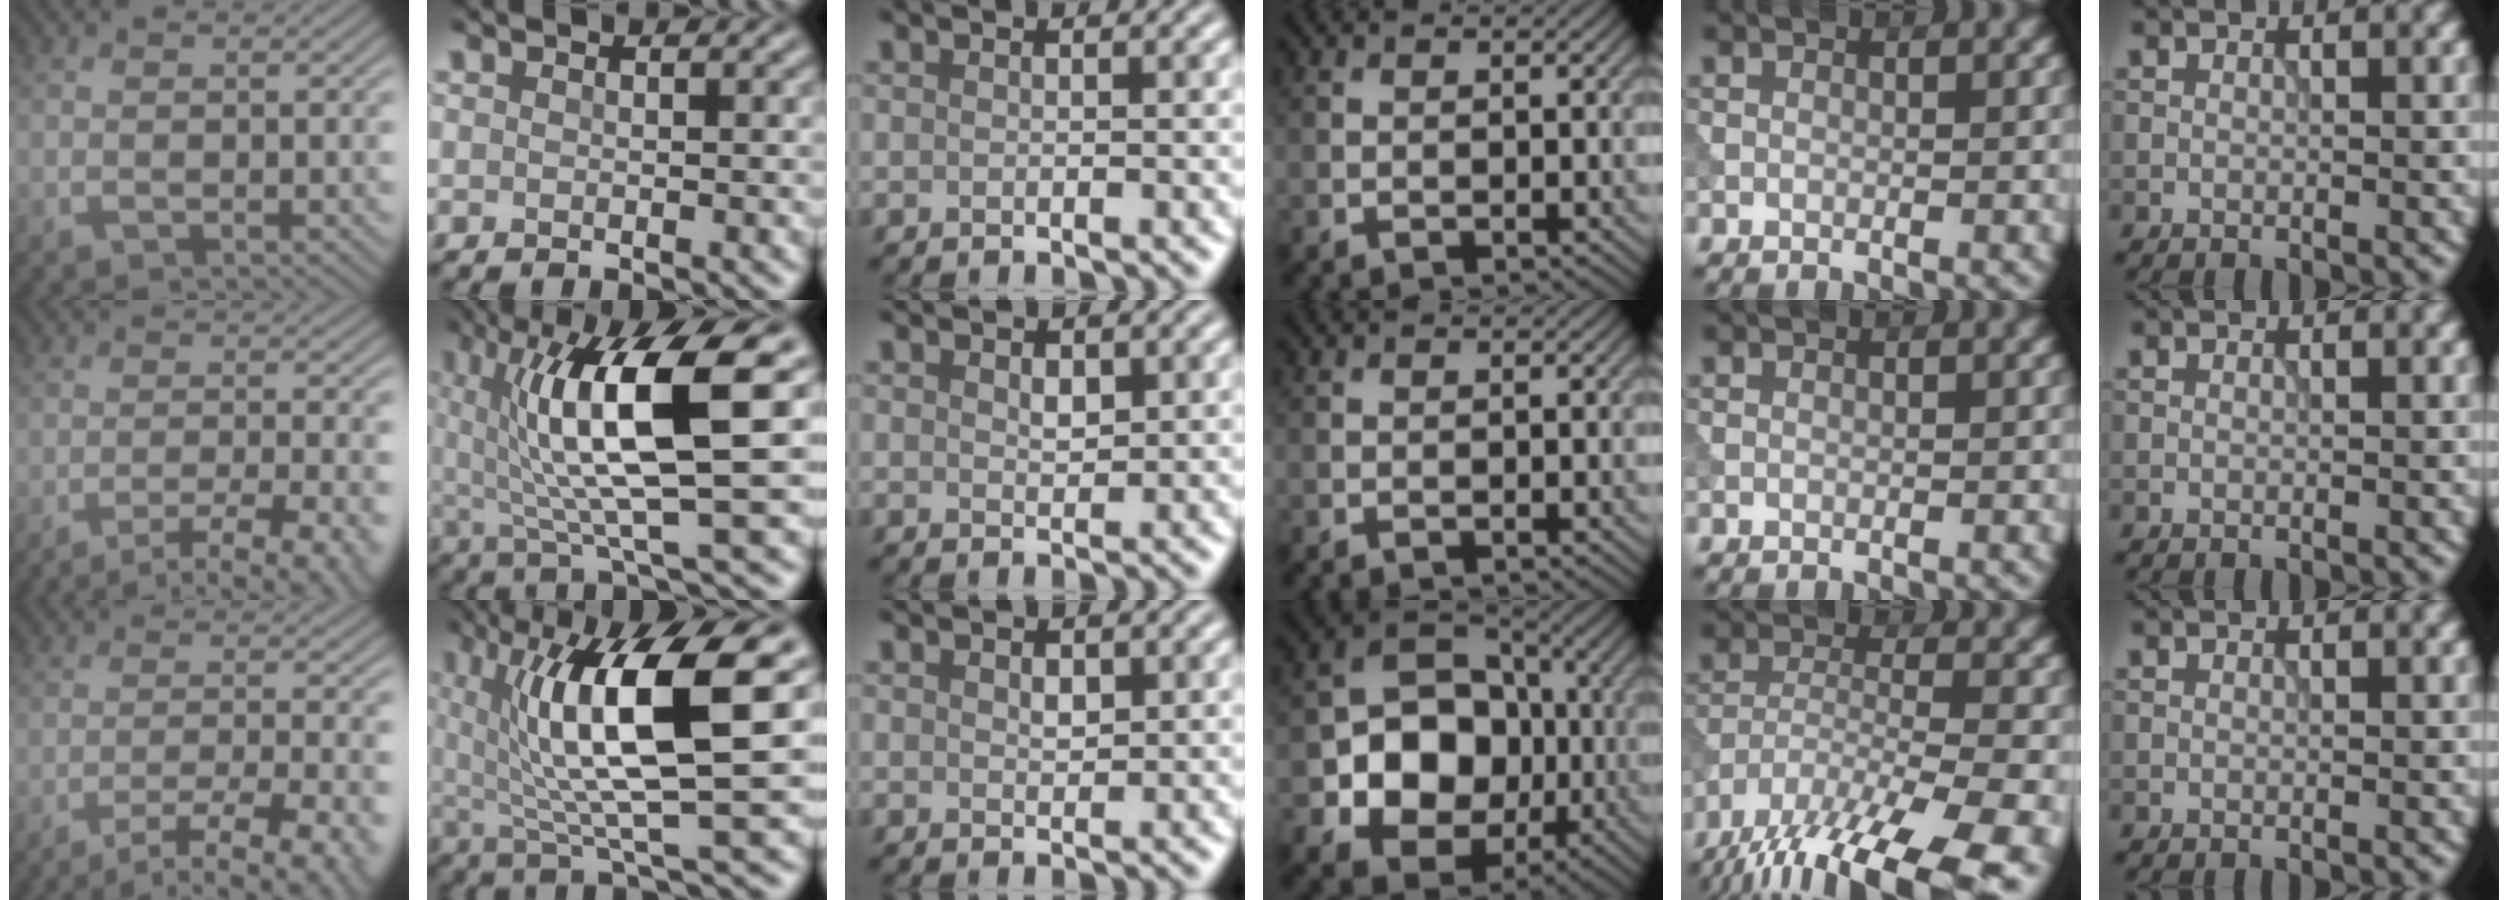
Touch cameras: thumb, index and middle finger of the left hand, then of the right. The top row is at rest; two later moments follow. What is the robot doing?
{"motion": "extract", "object": "tissue"}